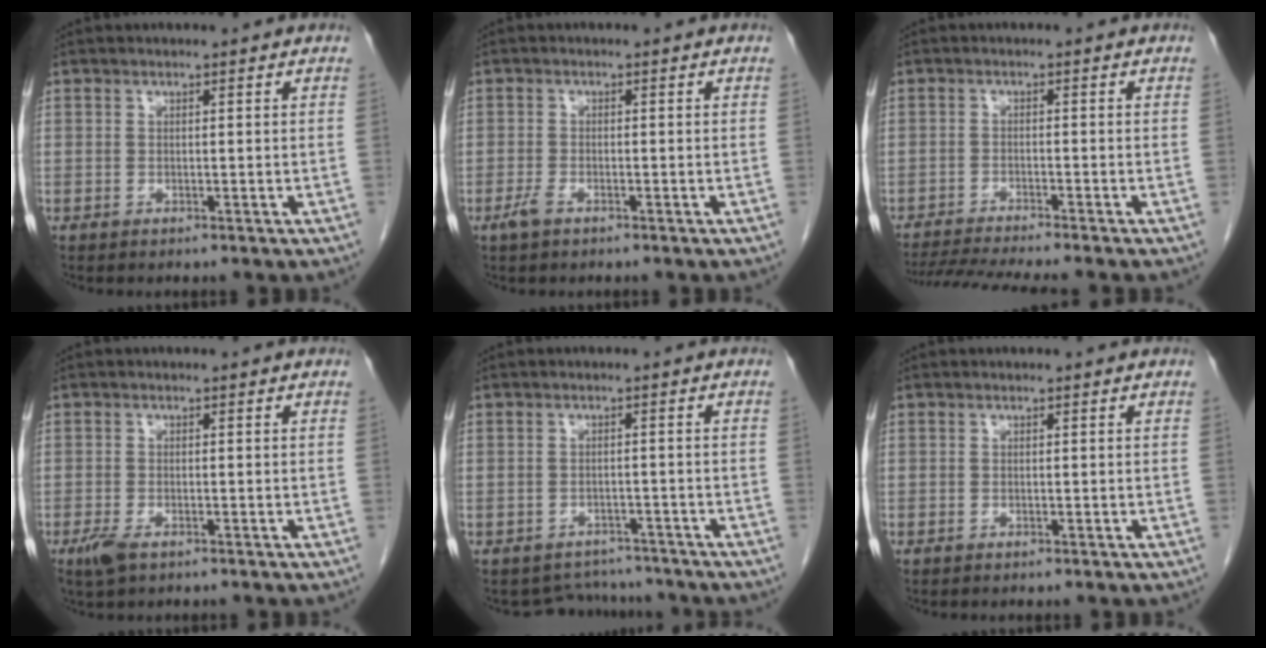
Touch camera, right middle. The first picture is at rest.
{"total": 1.9, "force": [-1.2, 0.7, 1.3], "torque": [-0.033, -0.001, -0.024]}
{"total": 9.7, "force": [-8.7, -1.0, 4.3], "torque": [-0.060, -0.017, -0.138]}
{"total": 2.9, "force": [-1.7, 1.2, 2.0], "torque": [-0.047, -0.004, -0.027]}
{"total": 5.5, "force": [-5.1, 1.9, -0.8], "torque": [0.011, 0.018, -0.064]}
{"total": 0.0}